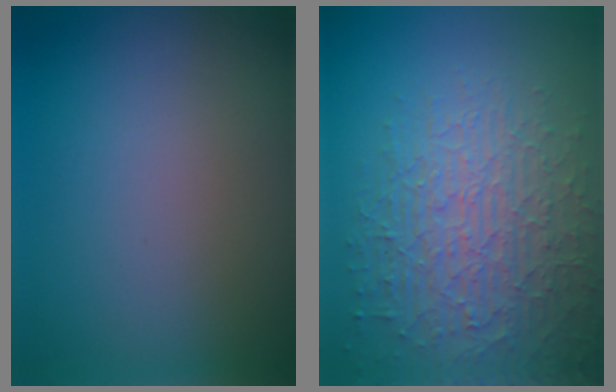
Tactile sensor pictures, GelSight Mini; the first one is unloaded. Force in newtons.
{"total": 7.0, "press": 5.3, "slide": 4.5}